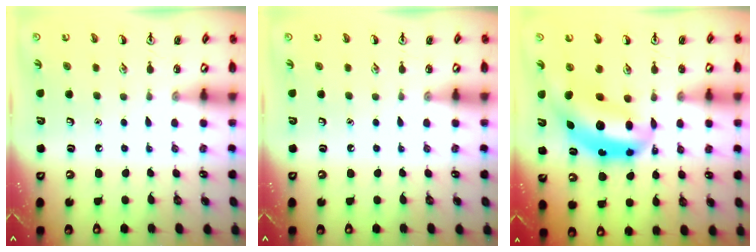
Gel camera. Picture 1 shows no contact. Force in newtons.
{"total": 0.0}
{"total": 11.2, "press": 10.7, "slide": 3.2}